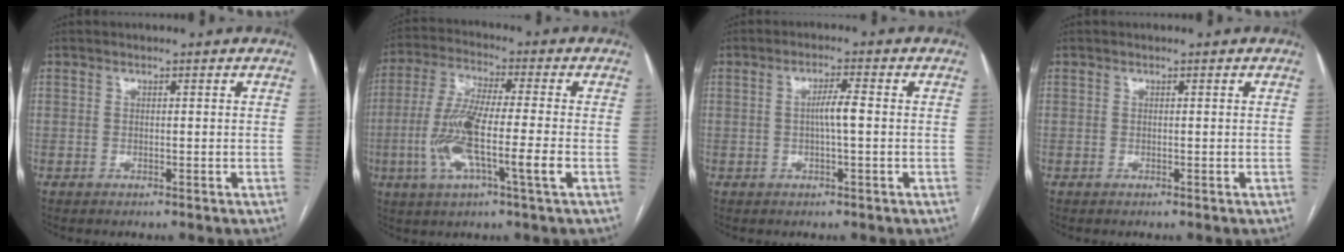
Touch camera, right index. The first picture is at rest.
{"total": 12.5, "force": [-3.1, 0.8, 12.1], "torque": [-0.242, -0.004, -0.062]}
{"total": 3.4, "force": [-0.1, 0.0, 3.3], "torque": [-0.061, 0.002, -0.003]}
{"total": 0.0}